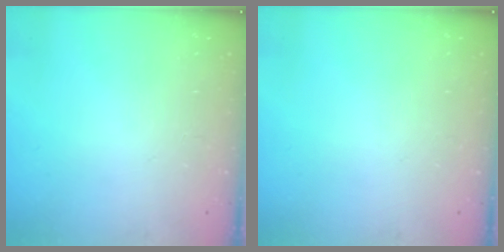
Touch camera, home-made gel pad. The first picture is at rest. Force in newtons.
{"total": 0.0}